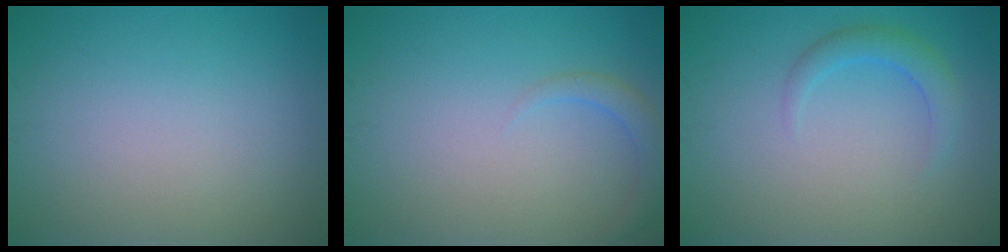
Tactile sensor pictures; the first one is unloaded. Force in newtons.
{"total": 1.6, "press": 1.6, "slide": 0.2}
{"total": 2.1, "press": 2.1, "slide": 0.3}